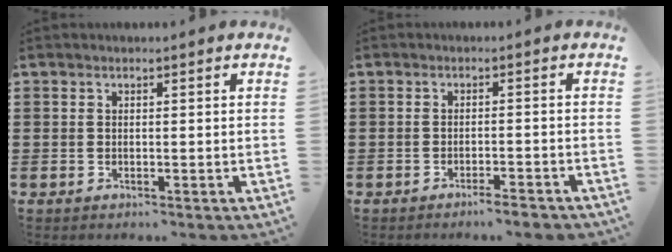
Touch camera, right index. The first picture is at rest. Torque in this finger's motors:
{"motor_torque": [1.08, 1.06, 0.09, 0.05]}